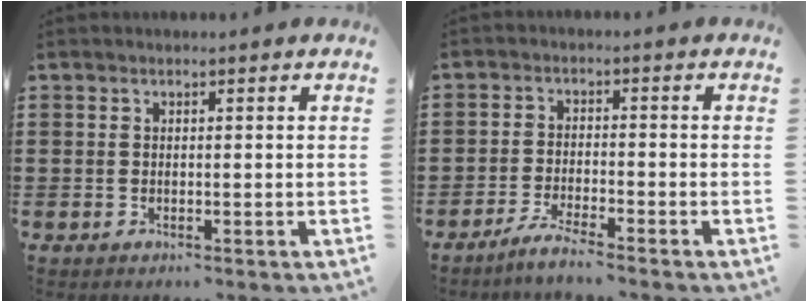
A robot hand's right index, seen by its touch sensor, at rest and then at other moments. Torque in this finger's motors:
{"motor_torque": [-0.17, 1.64, -0.42, -0.21]}